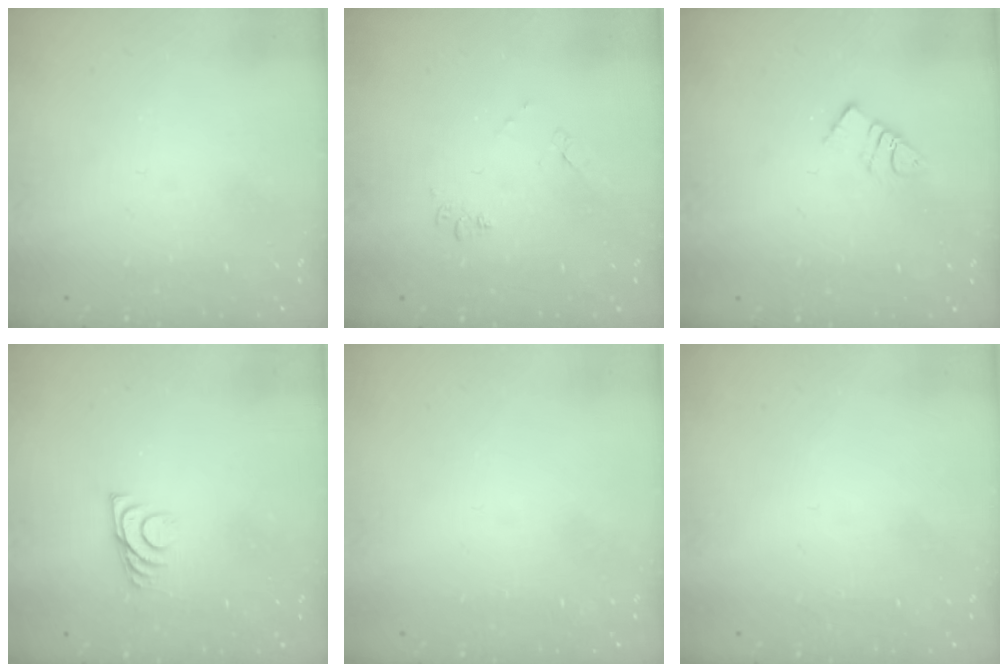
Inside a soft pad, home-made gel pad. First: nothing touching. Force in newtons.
{"total": 6.4, "press": 6.4, "slide": 0.7}
{"total": 7.0, "press": 7.0, "slide": 0.3}
{"total": 5.7, "press": 5.6, "slide": 0.8}
{"total": 1.6, "press": 1.6, "slide": 0.1}
{"total": 1.6, "press": 1.6, "slide": 0.1}